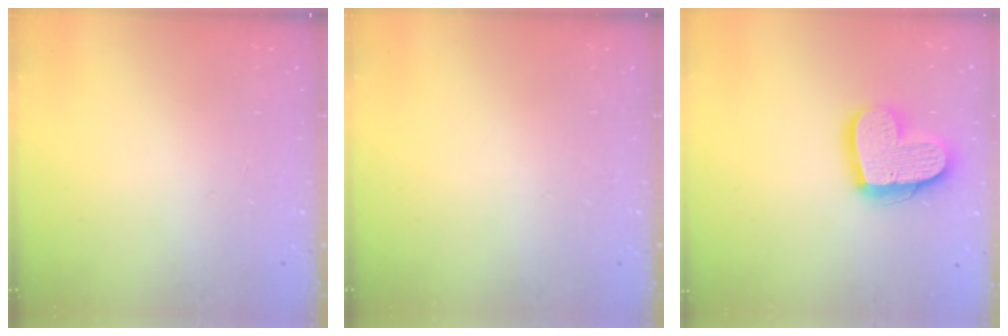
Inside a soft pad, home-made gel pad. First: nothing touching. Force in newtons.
{"total": 0.0}
{"total": 17.7, "press": 17.7, "slide": 1.5}